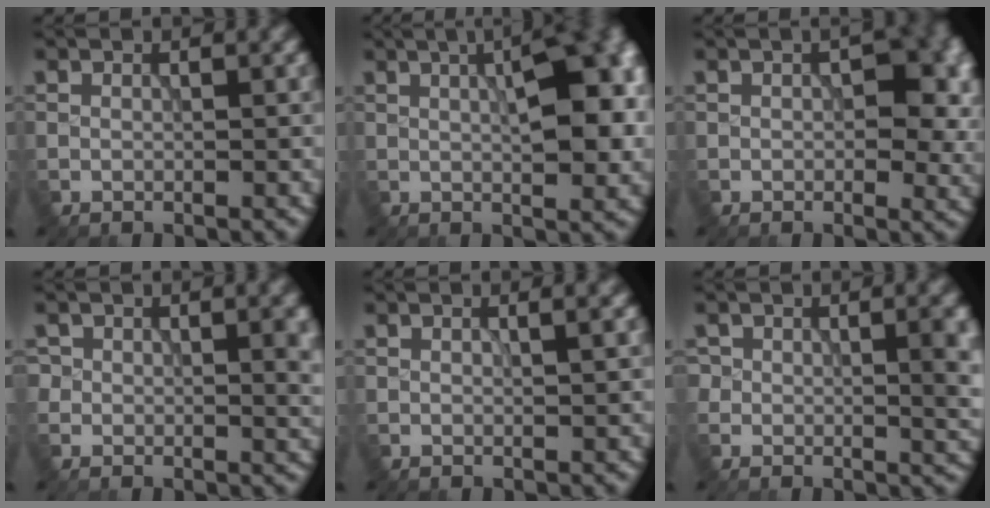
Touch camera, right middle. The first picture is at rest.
{"total": 10.6, "force": [1.7, 4.3, 9.6], "torque": [-0.086, 0.030, 0.011]}
{"total": 6.7, "force": [0.7, 3.7, 5.5], "torque": [-0.060, 0.000, 0.009]}
{"total": 3.2, "force": [0.6, 2.1, 2.3], "torque": [-0.026, -0.005, 0.006]}
{"total": 0.8, "force": [0.4, -0.1, 0.7], "torque": [-0.012, 0.004, 0.004]}
{"total": 3.8, "force": [0.5, 2.1, 3.1], "torque": [-0.035, -0.004, 0.007]}